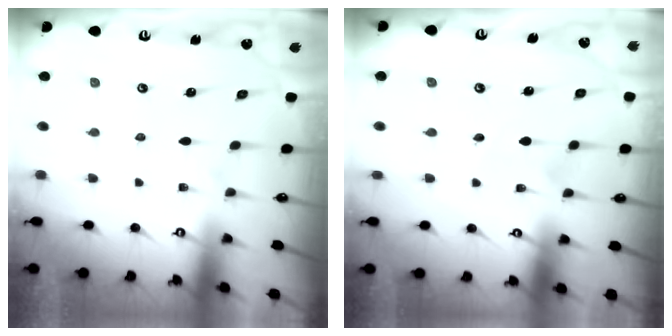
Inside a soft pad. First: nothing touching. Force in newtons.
{"total": 3.4, "press": 3.4, "slide": 0.3}